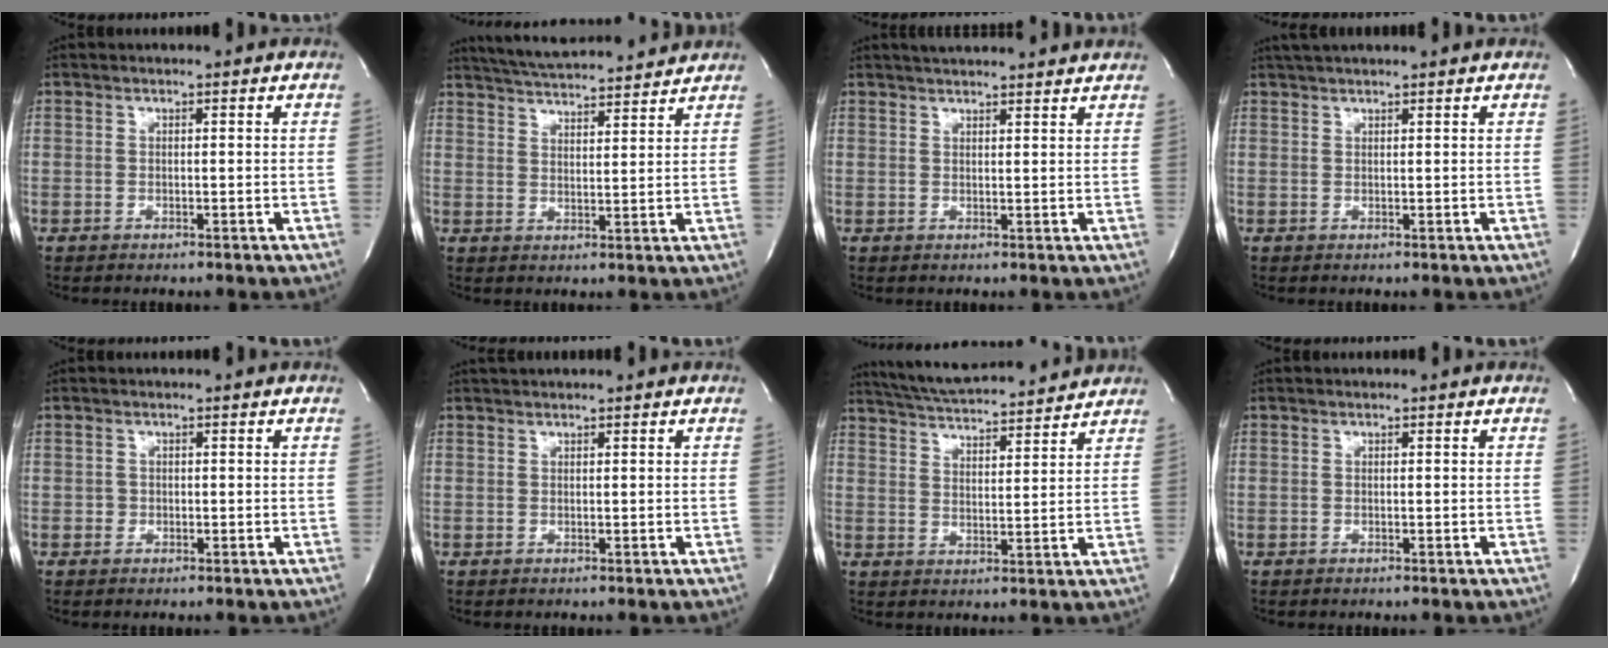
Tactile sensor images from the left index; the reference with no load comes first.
{"total": 14.1, "force": [13.1, 1.5, 4.9], "torque": [-0.089, 0.021, 0.193]}
{"total": 9.4, "force": [8.7, 0.7, 3.4], "torque": [-0.054, 0.020, 0.105]}
{"total": 5.1, "force": [4.5, -0.1, 2.3], "torque": [-0.036, 0.027, 0.065]}
{"total": 0.7, "force": [-0.3, 0.6, 0.0], "torque": [0.003, 0.001, -0.007]}
{"total": 1.1, "force": [0.9, -0.3, 0.4], "torque": [-0.003, 0.013, 0.023]}
{"total": 15.1, "force": [14.1, 1.4, 5.1], "torque": [-0.095, 0.020, 0.213]}
{"total": 0.0}